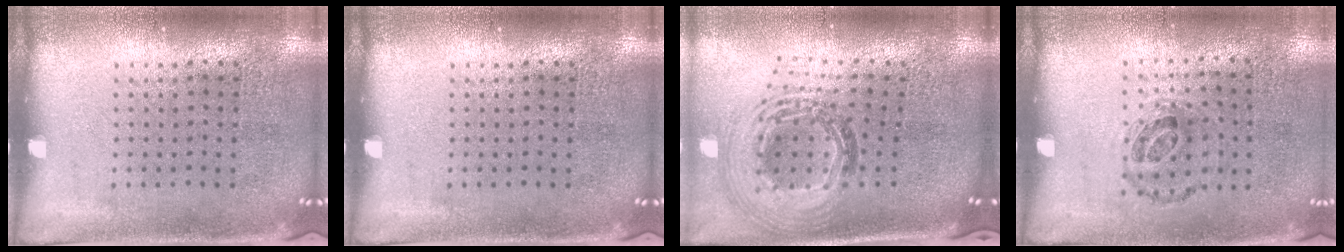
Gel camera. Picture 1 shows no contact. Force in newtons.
{"total": 0.0}
{"total": 1.7, "press": 1.5, "slide": 0.9}
{"total": 0.9, "press": 0.7, "slide": 0.6}